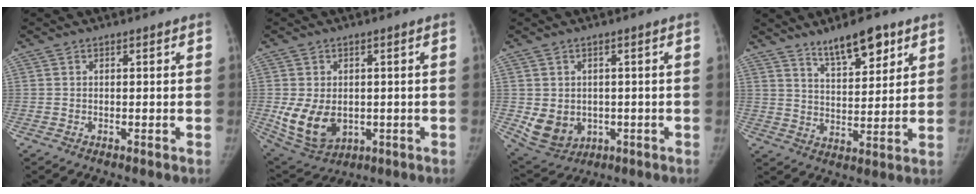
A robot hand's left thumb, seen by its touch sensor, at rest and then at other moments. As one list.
[{"total": 10.3, "force": [-1.0, 7.3, 7.1], "torque": [-0.118, -0.012, 0.004]}, {"total": 7.7, "force": [-0.6, 6.4, 4.2], "torque": [-0.061, -0.007, 0.016]}, {"total": 10.2, "force": [7.0, 3.5, 6.5], "torque": [-0.086, -0.042, 0.120]}]